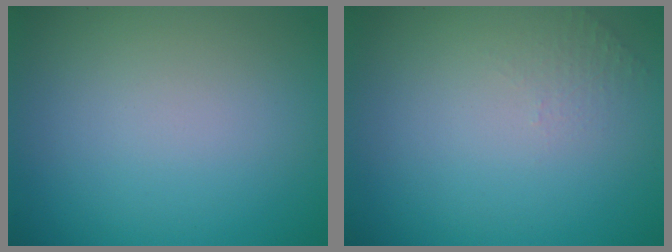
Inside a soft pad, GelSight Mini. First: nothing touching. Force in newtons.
{"total": 0.5, "press": 0.4, "slide": 0.4}